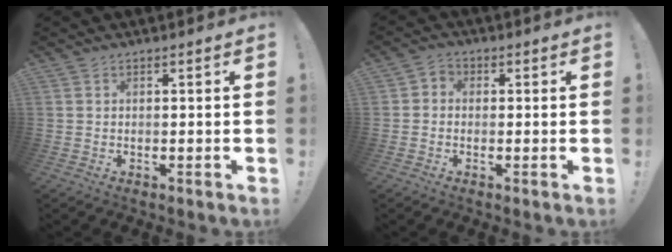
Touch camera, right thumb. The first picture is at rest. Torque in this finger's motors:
{"motor_torque": [-0.03, -0.23, 0.07, 0.10, 0.00]}